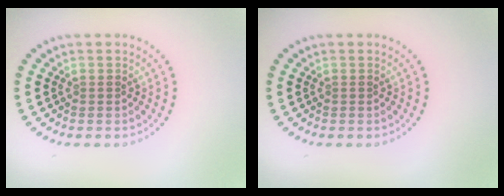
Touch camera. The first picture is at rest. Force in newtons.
{"total": 0.0}